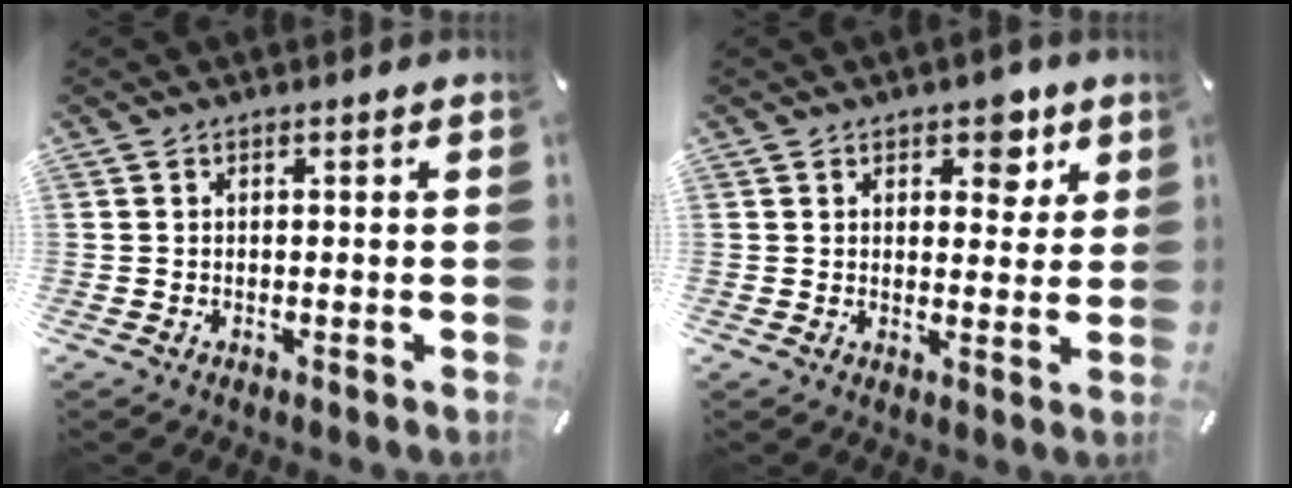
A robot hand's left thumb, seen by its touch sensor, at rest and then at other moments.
{"total": 6.1, "force": [3.7, 3.9, 2.9], "torque": [-0.005, -0.022, 0.054]}